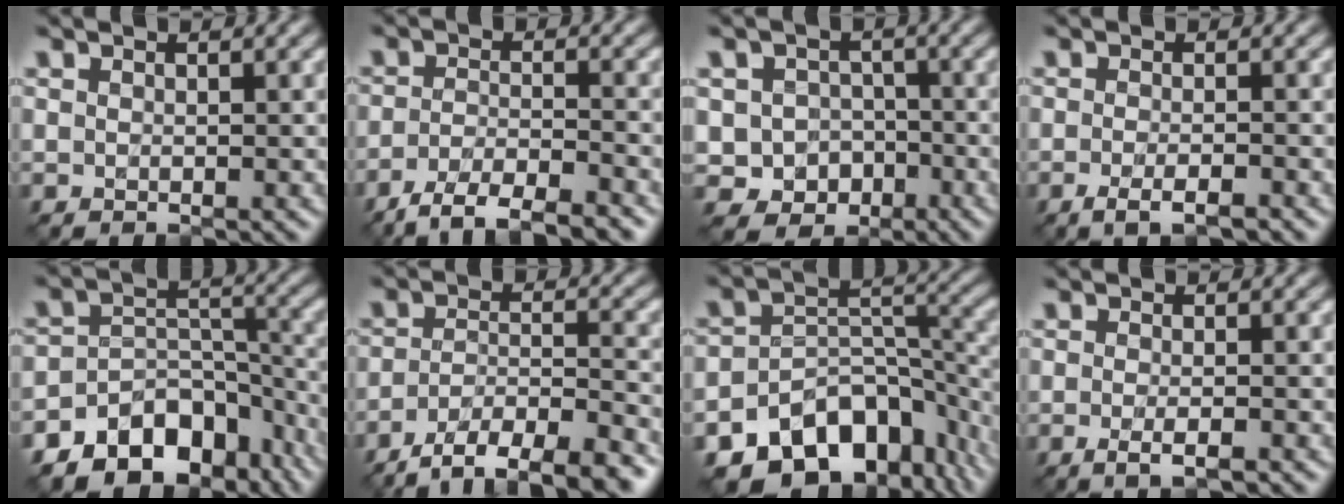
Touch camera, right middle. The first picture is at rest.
{"total": 5.3, "force": [-4.3, 1.0, 3.0], "torque": [-0.047, -0.007, -0.077]}
{"total": 3.8, "force": [-1.5, 3.2, 1.3], "torque": [-0.021, -0.007, -0.026]}
{"total": 2.7, "force": [-1.6, 0.5, 2.1], "torque": [-0.031, -0.006, -0.027]}
{"total": 11.3, "force": [-8.3, 6.7, 3.9], "torque": [-0.052, 0.006, -0.121]}
{"total": 8.4, "force": [-6.5, 2.2, 4.9], "torque": [-0.077, -0.006, -0.104]}
{"total": 13.1, "force": [-8.9, 7.4, 6.1], "torque": [-0.103, -0.019, -0.128]}
{"total": 2.1, "force": [-0.9, 0.4, 1.8], "torque": [-0.024, -0.008, -0.017]}